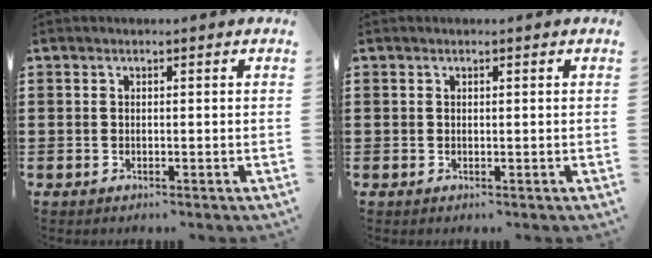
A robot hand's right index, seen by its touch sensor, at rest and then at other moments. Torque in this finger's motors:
{"motor_torque": [-0.18, -0.10, 0.01, -0.01]}